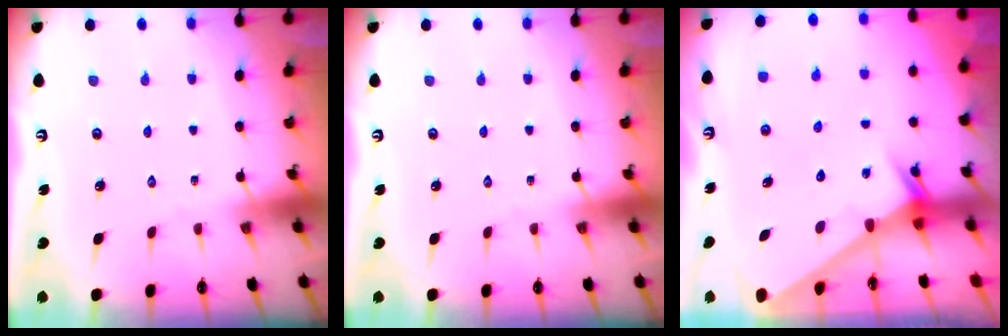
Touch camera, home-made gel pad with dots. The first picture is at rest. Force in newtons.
{"total": 0.0}
{"total": 2.6, "press": 2.6, "slide": 0.1}